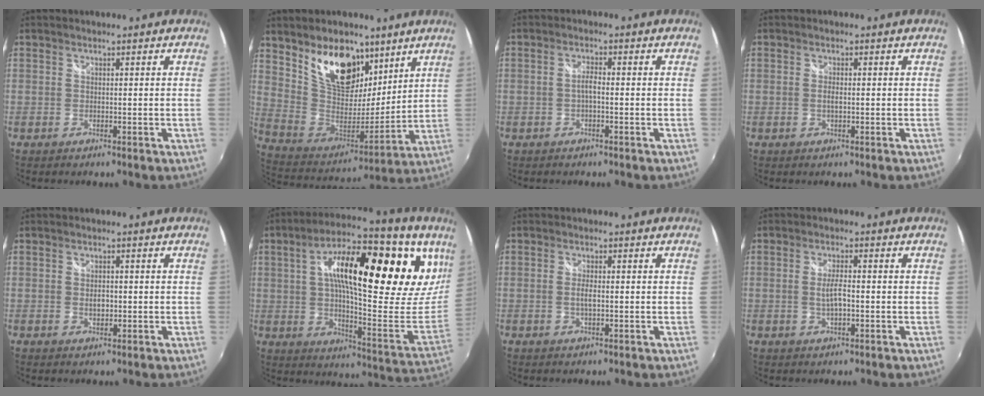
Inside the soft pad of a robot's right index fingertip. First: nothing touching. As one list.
[{"total": 18.7, "force": [10.8, 10.6, 11.1], "torque": [-0.215, 0.006, 0.204]}, {"total": 1.9, "force": [-0.7, 0.4, 1.7], "torque": [-0.035, 0.006, -0.014]}, {"total": 1.3, "force": [-0.2, 0.2, 1.2], "torque": [-0.026, 0.000, -0.005]}, {"total": 2.1, "force": [-0.3, 1.4, 1.5], "torque": [-0.024, 0.001, -0.006]}, {"total": 30.6, "force": [12.0, 10.7, 26.0], "torque": [-0.397, 0.025, 0.182]}, {"total": 2.2, "force": [-0.3, 0.5, 2.1], "torque": [-0.040, -0.001, -0.006]}, {"total": 3.8, "force": [-0.7, 1.0, 3.6], "torque": [-0.066, -0.001, -0.011]}]